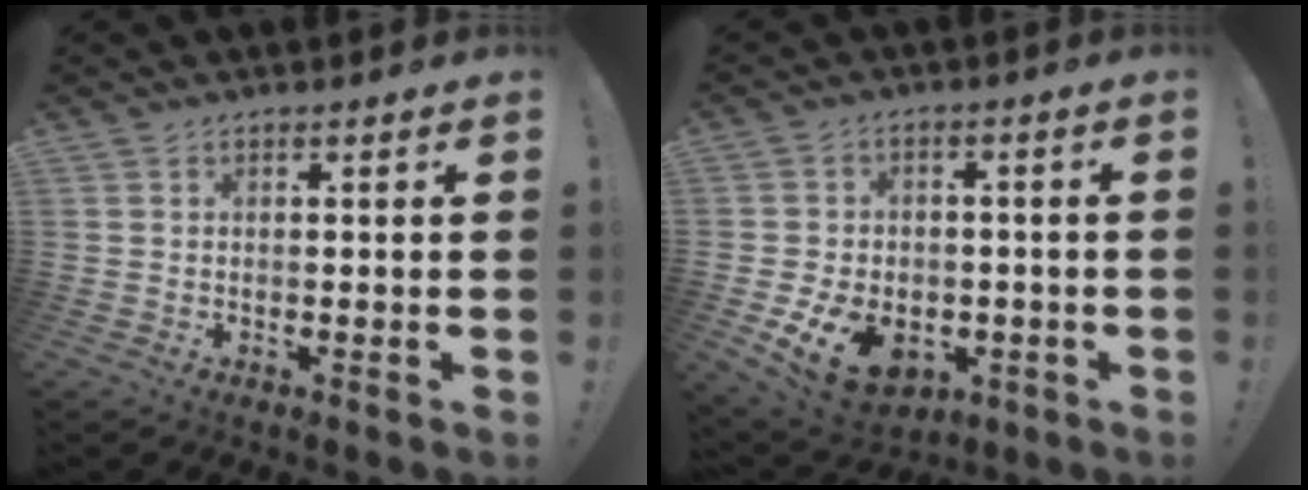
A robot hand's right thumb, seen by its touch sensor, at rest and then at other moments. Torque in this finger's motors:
{"motor_torque": [1.14, 1.40, 0.70, -0.60, 0.37]}